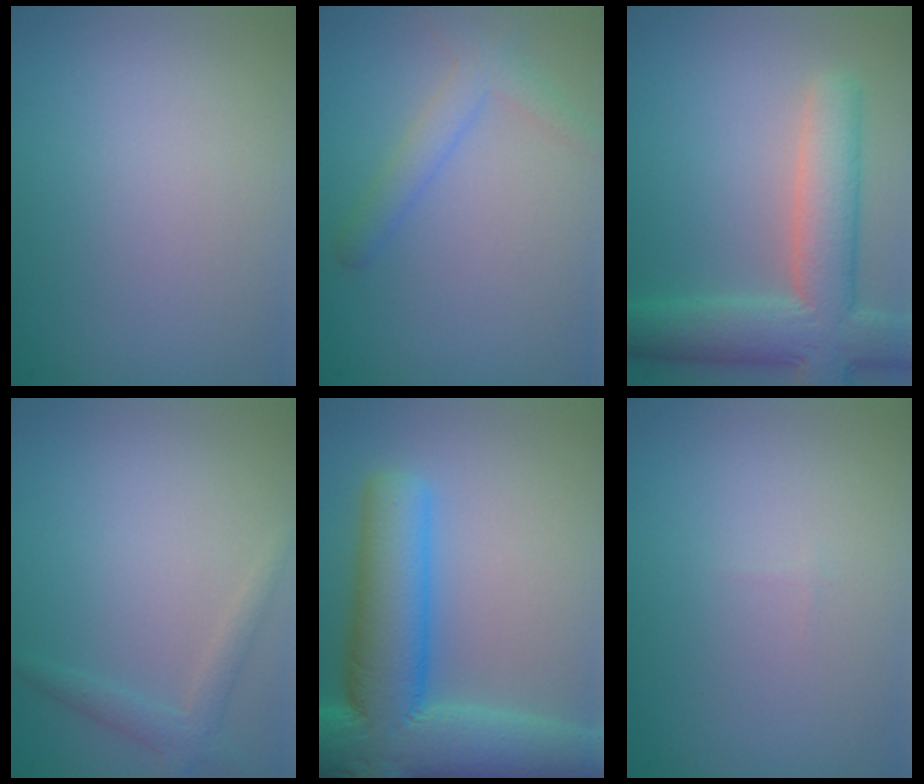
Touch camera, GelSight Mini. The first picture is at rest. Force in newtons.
{"total": 2.3, "press": 2.3, "slide": 0.1}
{"total": 8.0, "press": 7.9, "slide": 0.8}
{"total": 1.8, "press": 1.8, "slide": 0.1}
{"total": 12.8, "press": 12.8, "slide": 0.4}
{"total": 0.0}